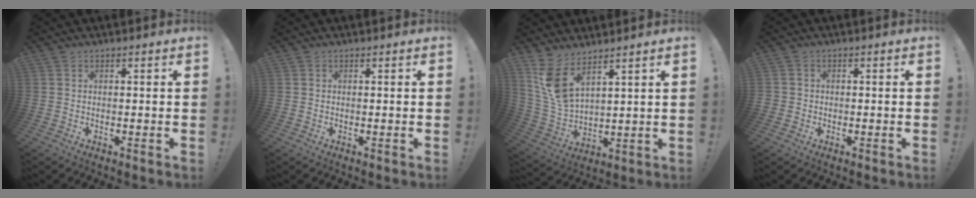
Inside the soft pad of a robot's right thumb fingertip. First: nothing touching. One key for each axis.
{"total": 0.9, "fx": 0.6, "fy": 0.6, "fz": -0.4, "tx": 0.014, "ty": 0.000, "tz": 0.009}
{"total": 9.8, "fx": 6.9, "fy": 3.9, "fz": 5.7, "tx": -0.117, "ty": -0.055, "tz": 0.135}
{"total": 1.7, "fx": -0.1, "fy": 1.7, "fz": 0.3, "tx": -0.003, "ty": 0.007, "tz": -0.003}